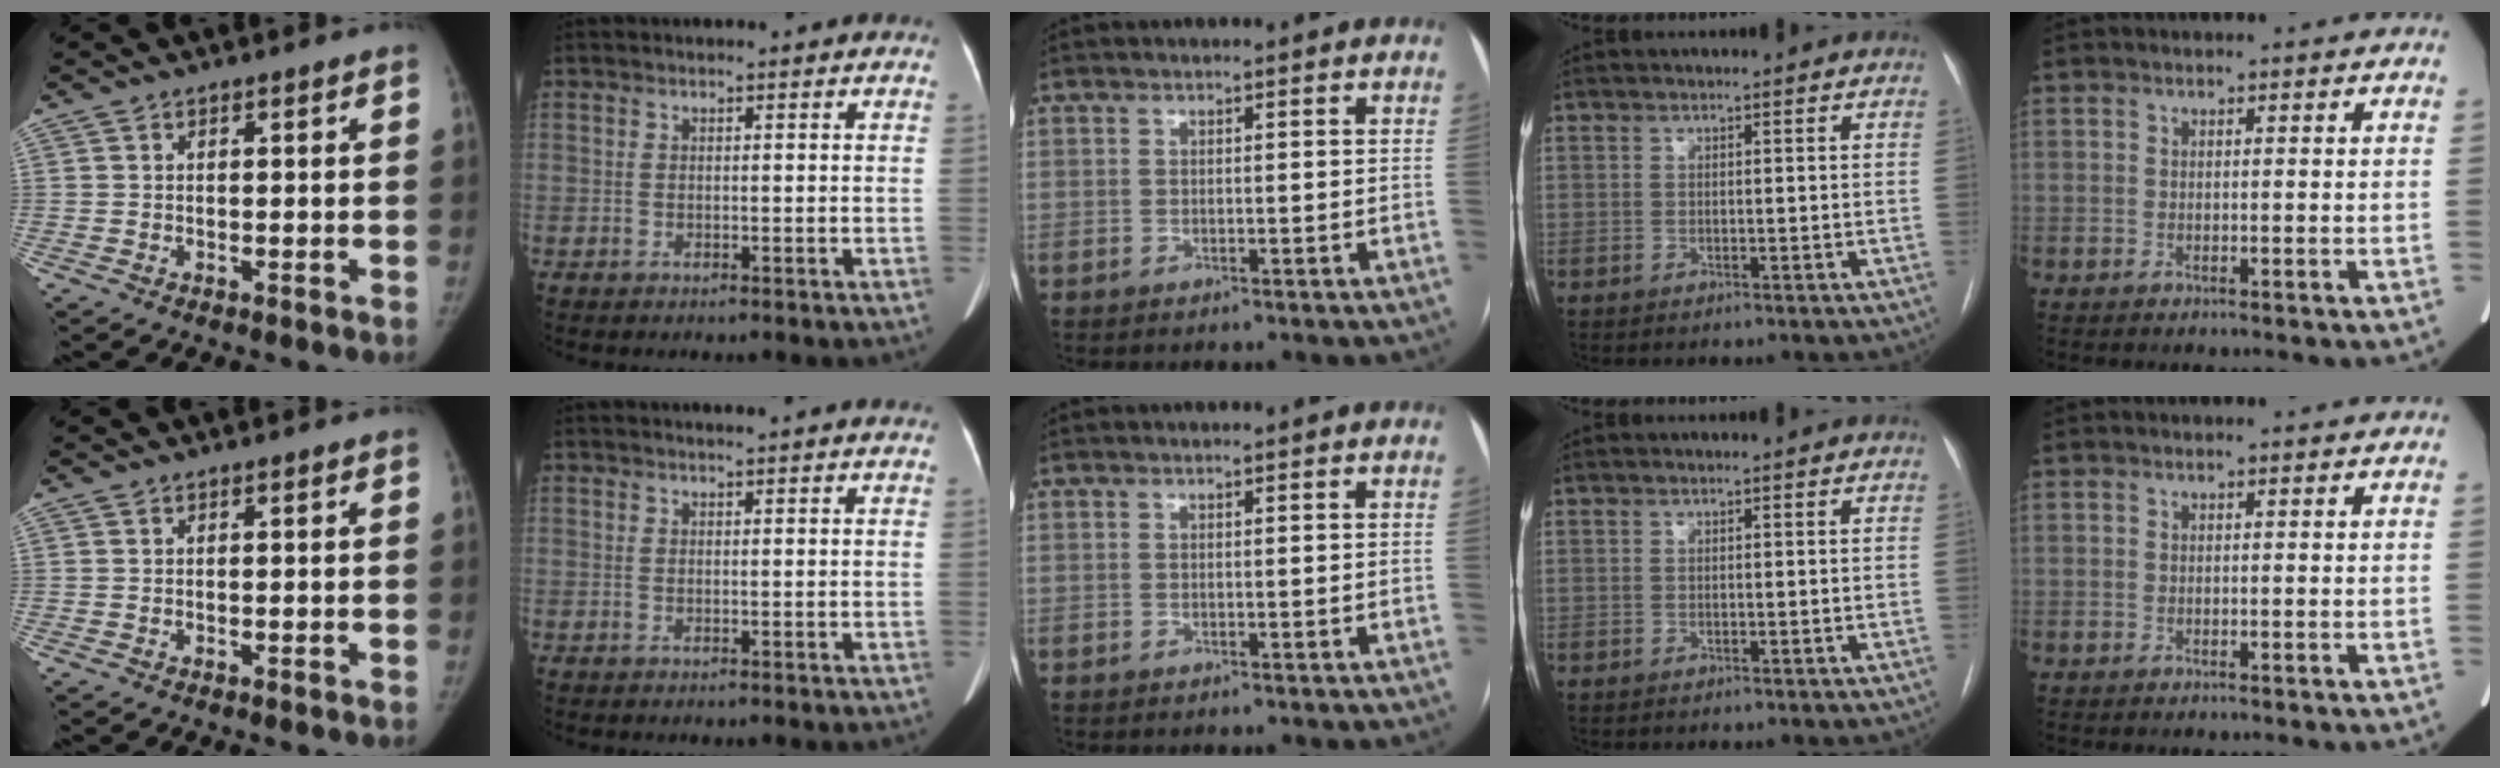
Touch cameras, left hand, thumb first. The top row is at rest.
{"index": {"total": 4.3, "force": [4.1, -0.1, 1.4], "torque": [-0.020, 0.013, 0.040]}}